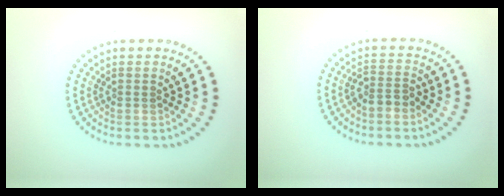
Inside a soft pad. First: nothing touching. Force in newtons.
{"total": 1.8, "press": 1.4, "slide": 1.0}